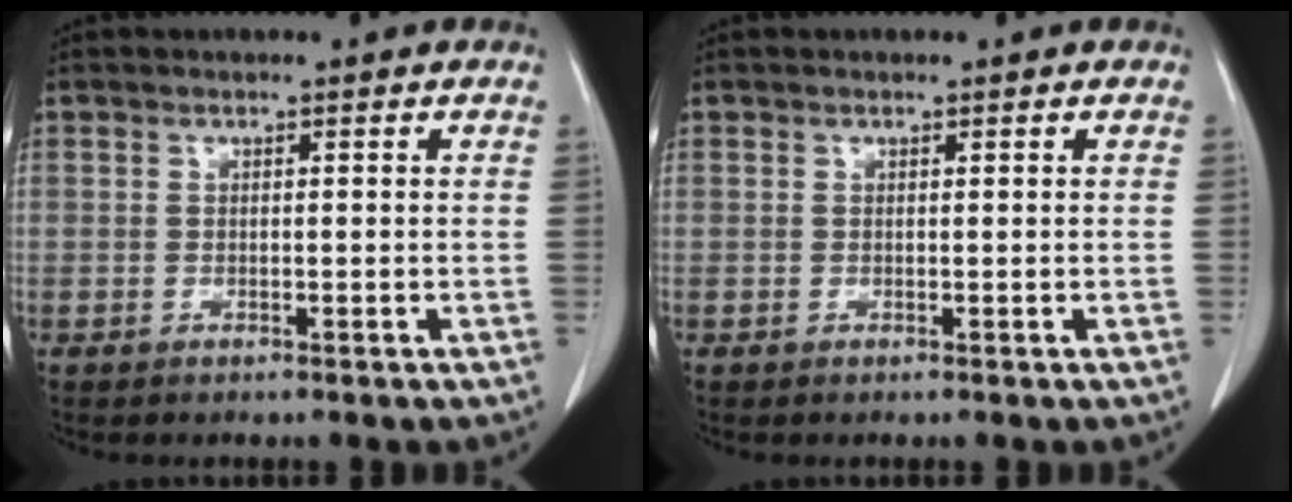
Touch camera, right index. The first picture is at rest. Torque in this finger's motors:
{"motor_torque": [-0.03, -0.06, -0.02, 0.01]}